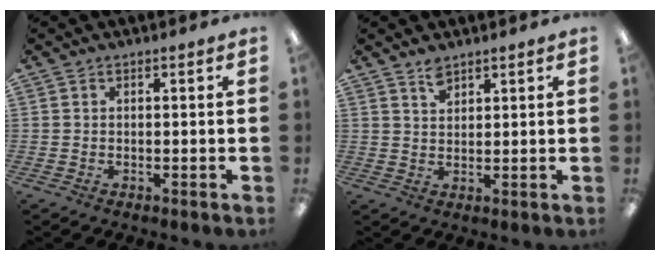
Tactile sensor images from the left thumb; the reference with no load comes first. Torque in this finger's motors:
{"motor_torque": [-0.10, 0.01, -0.36, -0.22, 0.01]}